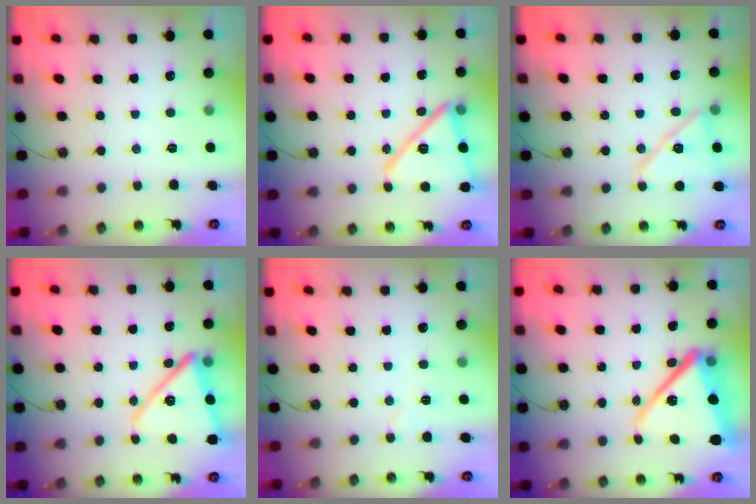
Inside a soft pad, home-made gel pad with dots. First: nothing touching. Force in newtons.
{"total": 18.0, "press": 18.0, "slide": 1.1}
{"total": 15.5, "press": 13.2, "slide": 8.3}
{"total": 16.0, "press": 15.9, "slide": 1.3}
{"total": 4.4, "press": 3.9, "slide": 1.9}
{"total": 19.6, "press": 19.5, "slide": 1.4}